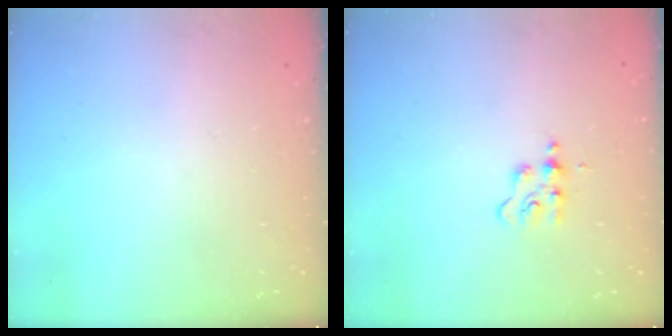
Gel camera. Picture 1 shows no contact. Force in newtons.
{"total": 4.4, "press": 4.3, "slide": 0.9}